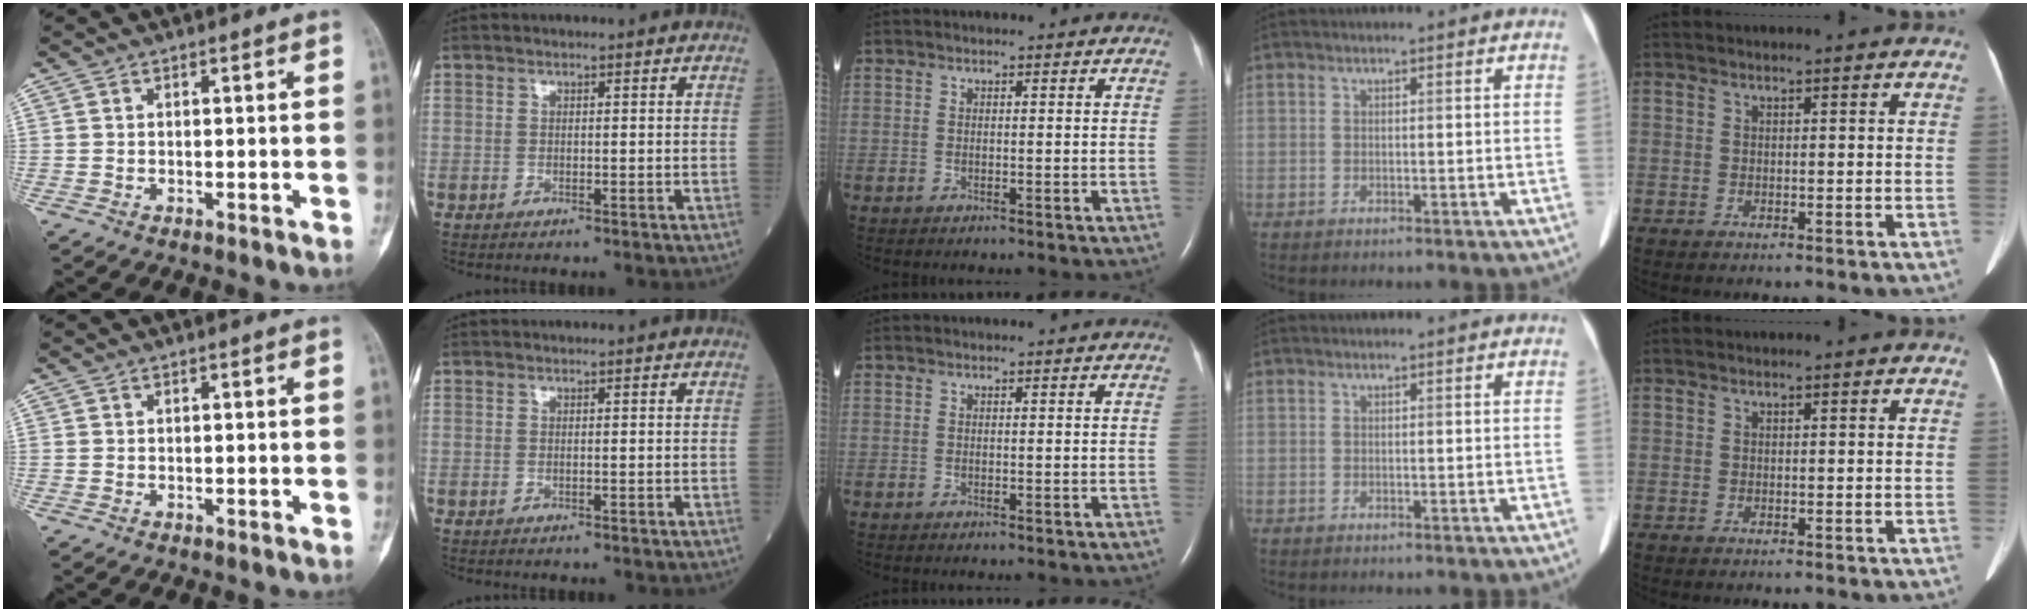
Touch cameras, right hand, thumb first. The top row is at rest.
{}